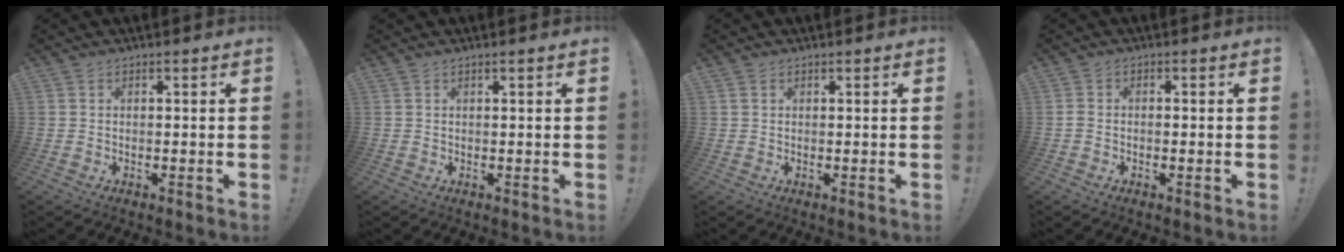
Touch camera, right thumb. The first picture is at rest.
{"total": 0.9, "force": [0.5, -0.2, 0.7], "torque": [-0.005, -0.003, 0.006]}
{"total": 1.1, "force": [0.8, 0.7, 0.4], "torque": [-0.002, -0.001, 0.015]}
{"total": 1.3, "force": [-0.6, 0.7, 0.9], "torque": [-0.015, 0.005, -0.009]}